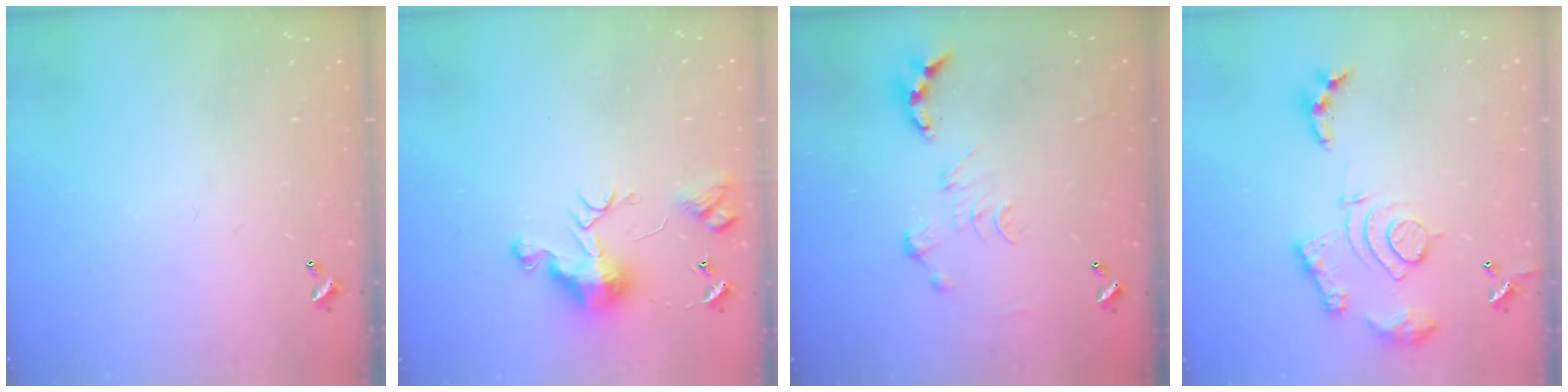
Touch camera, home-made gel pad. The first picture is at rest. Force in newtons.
{"total": 10.0, "press": 9.9, "slide": 1.6}
{"total": 0.0}
{"total": 14.5, "press": 14.4, "slide": 1.3}